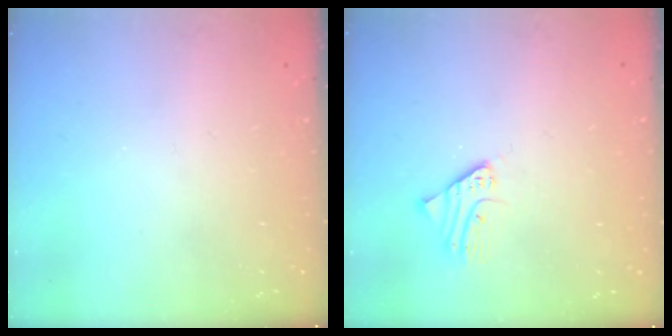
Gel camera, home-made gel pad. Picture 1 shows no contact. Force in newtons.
{"total": 2.5, "press": 2.5, "slide": 0.2}